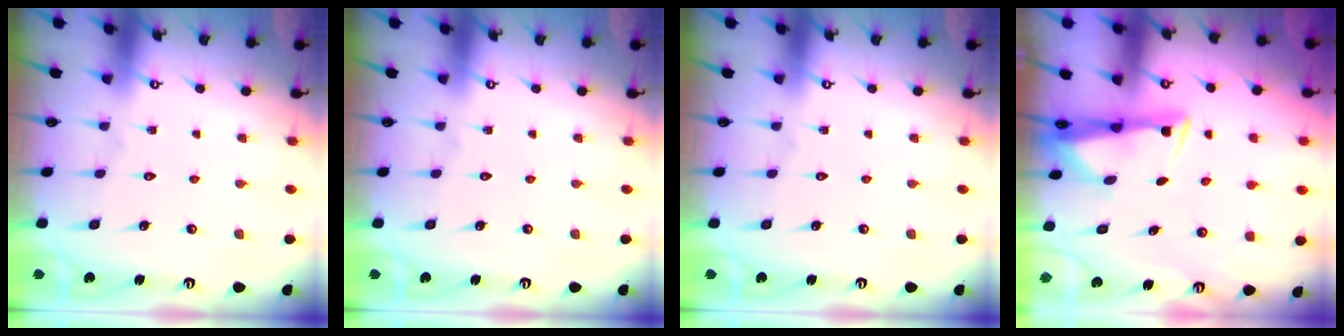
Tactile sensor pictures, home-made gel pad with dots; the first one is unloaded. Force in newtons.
{"total": 0.0}
{"total": 0.0}
{"total": 3.2, "press": 3.0, "slide": 0.9}